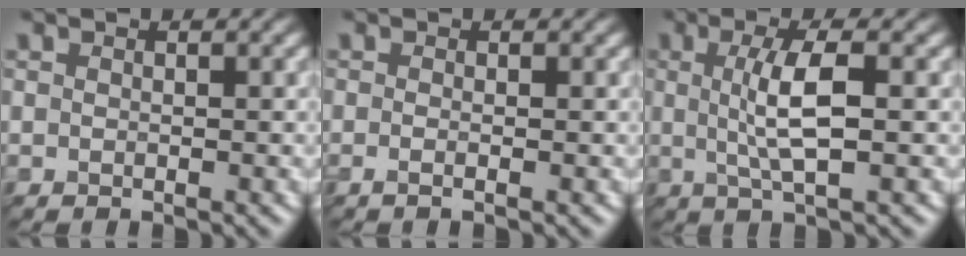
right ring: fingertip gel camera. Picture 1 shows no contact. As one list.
[{"total": 0.7, "force": [-0.5, 0.0, 0.5], "torque": [-0.017, -0.006, -0.007]}, {"total": 2.9, "force": [-0.1, -0.3, 2.9], "torque": [-0.092, 0.003, 0.026]}]